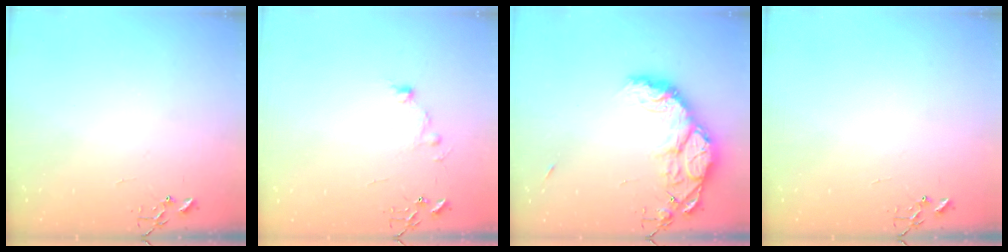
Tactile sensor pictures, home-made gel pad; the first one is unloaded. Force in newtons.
{"total": 9.6, "press": 9.6, "slide": 0.8}
{"total": 15.3, "press": 15.2, "slide": 1.3}
{"total": 0.0}